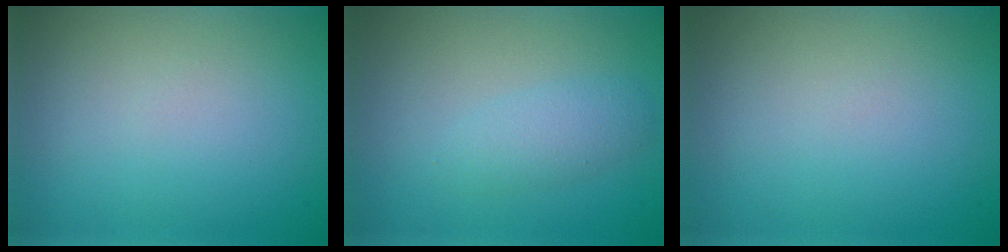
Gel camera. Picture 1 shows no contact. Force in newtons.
{"total": 2.0, "press": 2.0, "slide": 0.1}
{"total": 0.0}